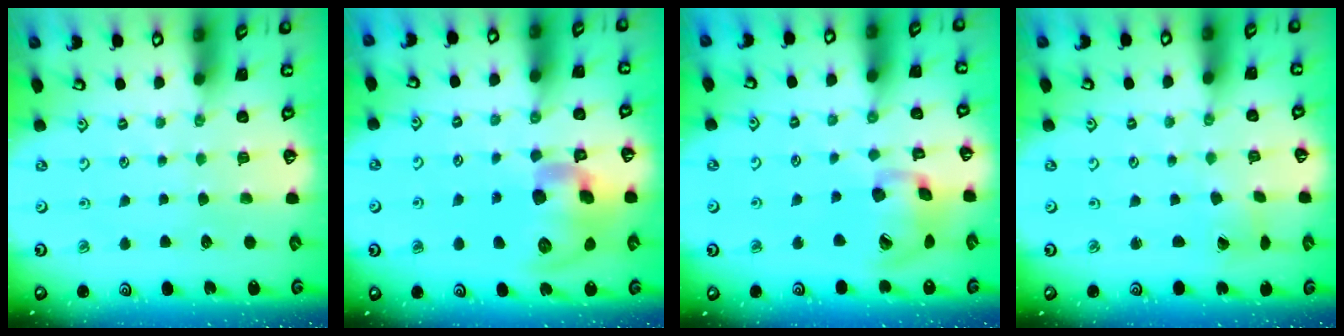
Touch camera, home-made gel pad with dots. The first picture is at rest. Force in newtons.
{"total": 17.3, "press": 17.1, "slide": 2.7}
{"total": 15.6, "press": 15.4, "slide": 2.3}
{"total": 1.2, "press": 1.2, "slide": 0.1}